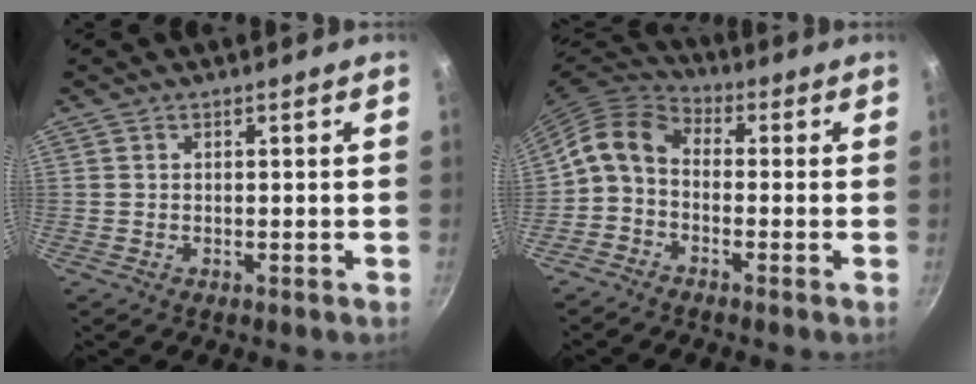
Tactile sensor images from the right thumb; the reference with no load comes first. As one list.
[{"total": 8.0, "force": [-1.6, 5.7, 5.4], "torque": [-0.106, 0.043, -0.051]}]